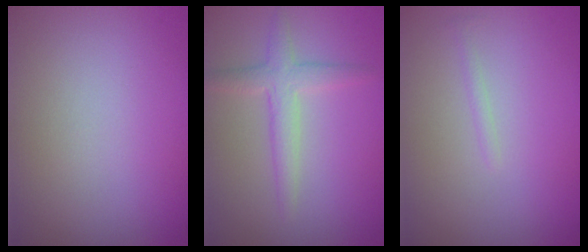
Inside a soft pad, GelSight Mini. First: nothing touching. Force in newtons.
{"total": 2.7, "press": 2.7, "slide": 0.0}
{"total": 0.6, "press": 0.6, "slide": 0.0}